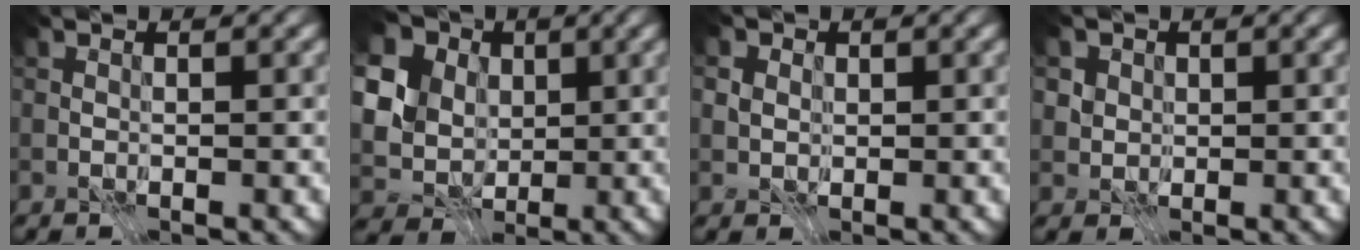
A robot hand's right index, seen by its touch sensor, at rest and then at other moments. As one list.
[{"total": 13.1, "force": [3.4, 11.2, 6.0], "torque": [-0.157, 0.012, 0.047]}, {"total": 3.1, "force": [1.2, 2.6, 1.4], "torque": [-0.034, 0.008, 0.014]}, {"total": 4.0, "force": [1.7, 3.3, 1.6], "torque": [-0.038, 0.007, 0.023]}]